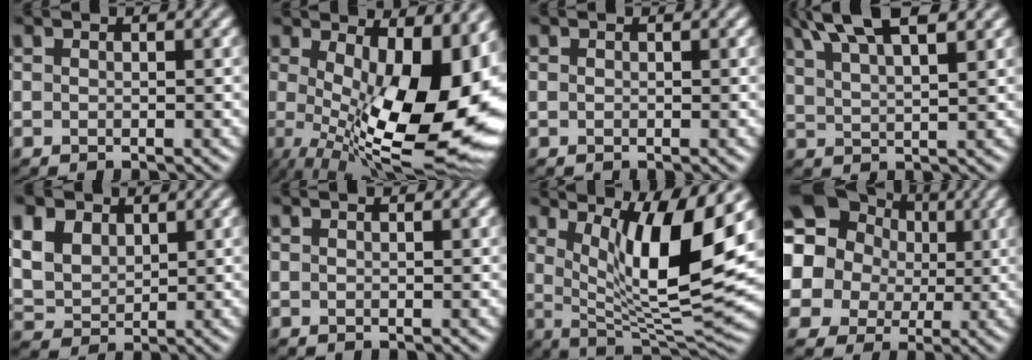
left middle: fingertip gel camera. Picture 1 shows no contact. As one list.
[{"total": 14.3, "force": [0.1, 5.9, 13.0], "torque": [-0.171, -0.014, 0.012]}, {"total": 0.0}, {"total": 7.9, "force": [5.7, 2.0, 5.0], "torque": [-0.073, 0.025, 0.071]}, {"total": 8.2, "force": [4.3, 5.7, 4.0], "torque": [-0.125, 0.023, 0.075]}, {"total": 0.6, "force": [0.3, 0.2, 0.4], "torque": [-0.001, 0.004, 0.002]}, {"total": 10.7, "force": [3.0, 2.6, 9.9], "torque": [-0.156, -0.008, 0.055]}, {"total": 13.2, "force": [4.0, 11.4, 5.3], "torque": [-0.141, 0.026, 0.056]}]